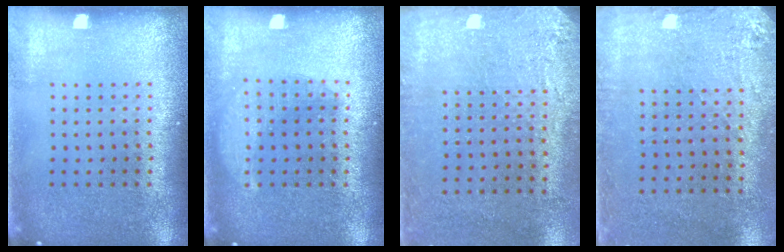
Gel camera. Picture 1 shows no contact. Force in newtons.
{"total": 2.2, "press": 2.2, "slide": 0.3}
{"total": 2.9, "press": 2.4, "slide": 1.6}
{"total": 2.8, "press": 2.3, "slide": 1.6}